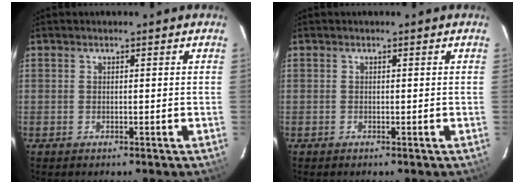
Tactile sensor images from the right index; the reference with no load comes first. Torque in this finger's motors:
{"motor_torque": [0.31, 0.10, 0.03, 0.01]}